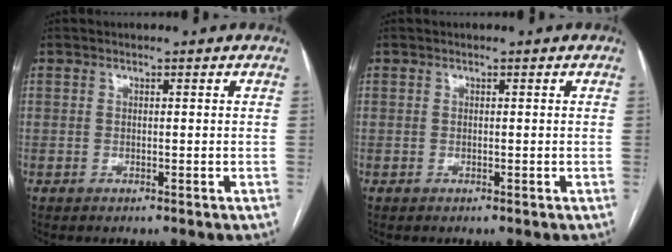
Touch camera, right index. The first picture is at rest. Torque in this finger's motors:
{"motor_torque": [0.00, 0.00, 0.00, 0.00]}